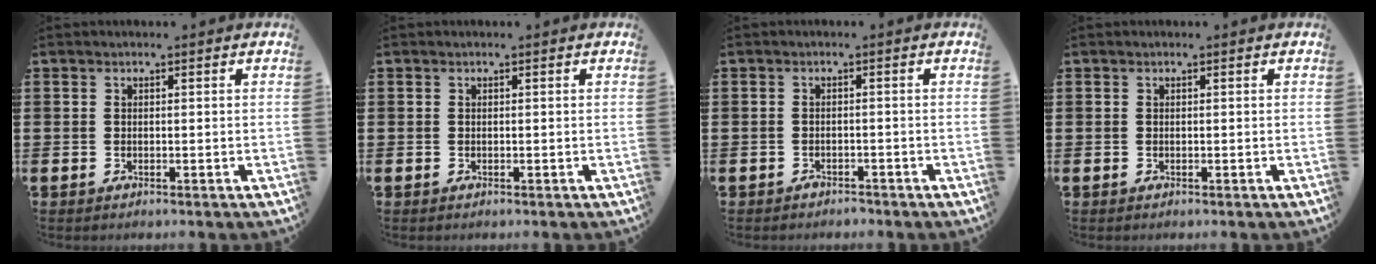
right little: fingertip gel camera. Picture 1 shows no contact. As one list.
[{"total": 0.0}, {"total": 1.0, "force": [-1.0, 0.2, -0.1], "torque": [-0.002, 0.002, -0.023]}, {"total": 0.0}]